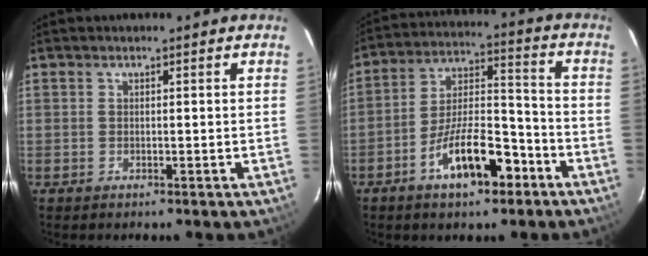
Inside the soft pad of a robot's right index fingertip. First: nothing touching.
{"total": 13.1, "force": [-7.2, 4.8, 9.8], "torque": [-0.176, 0.016, -0.115]}